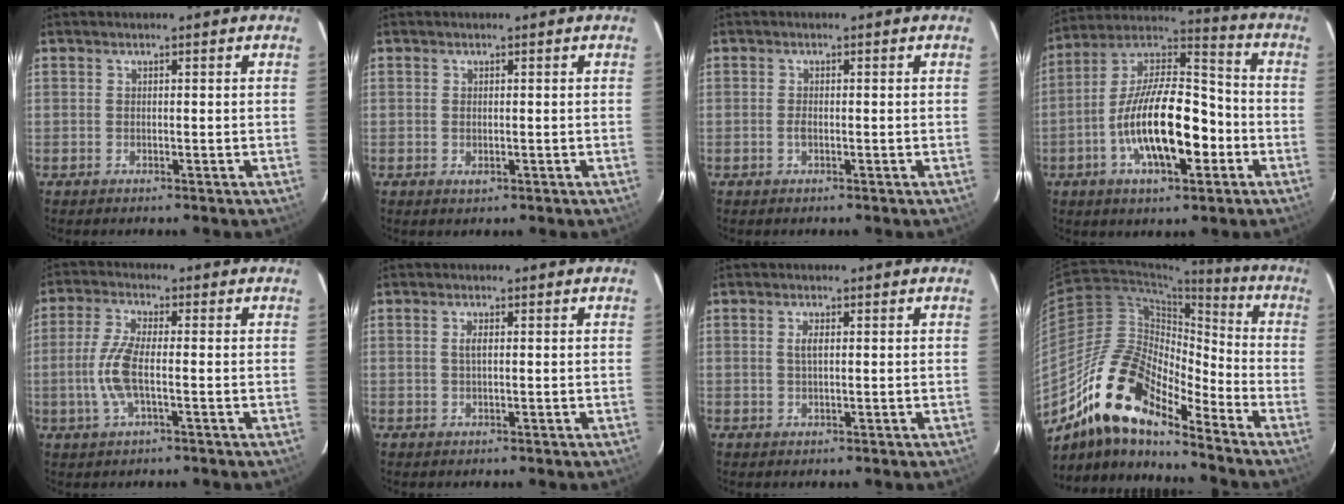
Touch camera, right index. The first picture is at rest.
{"total": 0.9, "force": [-0.1, 0.7, 0.6], "torque": [-0.013, -0.003, 0.000]}
{"total": 1.0, "force": [-0.4, 0.5, 0.8], "torque": [-0.019, -0.001, -0.006]}
{"total": 18.5, "force": [-5.7, 7.1, 16.1], "torque": [-0.299, 0.006, -0.104]}
{"total": 7.4, "force": [-1.4, 2.0, 7.0], "torque": [-0.154, 0.000, -0.030]}
{"total": 1.4, "force": [0.2, 0.4, 1.3], "torque": [-0.026, 0.002, 0.003]}
{"total": 1.7, "force": [0.4, 0.5, 1.6], "torque": [-0.031, 0.002, 0.006]}
{"total": 17.3, "force": [-12.8, 5.3, 10.4], "torque": [-0.182, -0.008, -0.254]}